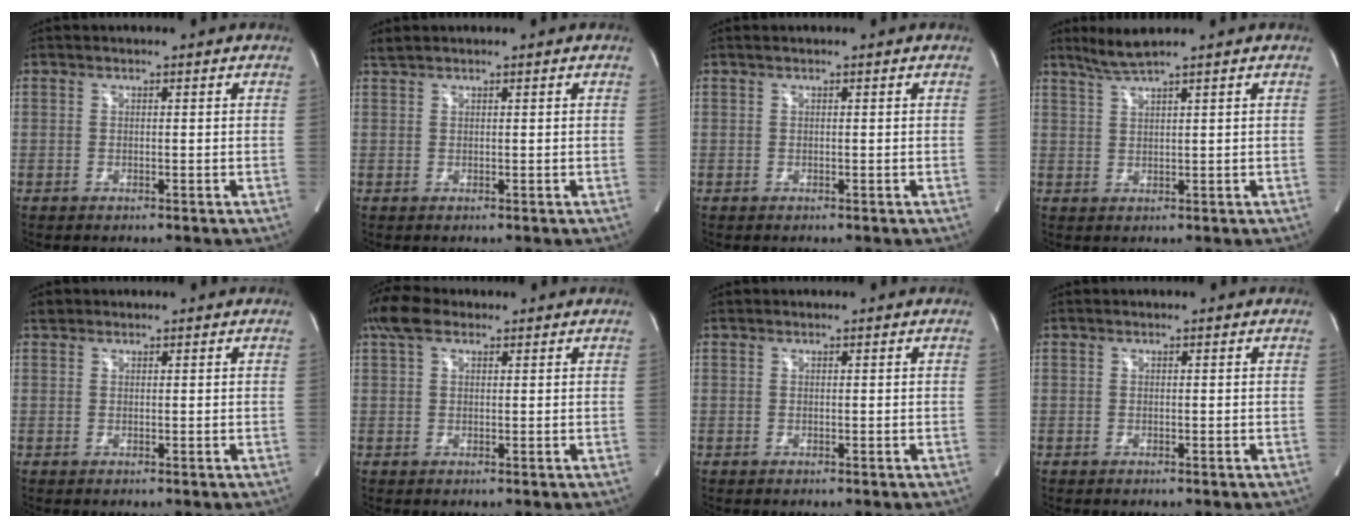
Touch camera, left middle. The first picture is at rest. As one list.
[{"total": 1.0, "force": [0.9, -0.2, 0.1], "torque": [-0.010, 0.011, 0.026]}, {"total": 0.5, "force": [0.4, 0.0, 0.3], "torque": [-0.011, 0.012, 0.009]}, {"total": 3.4, "force": [2.8, -1.0, 1.7], "torque": [-0.043, -0.001, 0.063]}, {"total": 1.0, "force": [0.8, 0.6, 0.1], "torque": [-0.003, 0.011, 0.012]}, {"total": 4.8, "force": [3.1, 2.3, 2.8], "torque": [-0.070, 0.033, 0.062]}, {"total": 0.0}, {"total": 0.0}]